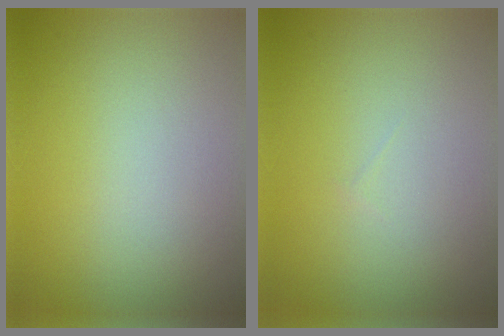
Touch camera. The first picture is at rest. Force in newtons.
{"total": 0.0}